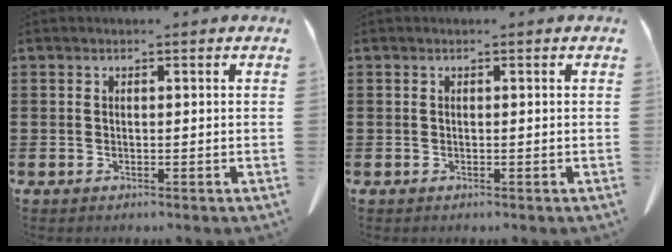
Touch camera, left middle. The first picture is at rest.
{"total": 0.0}